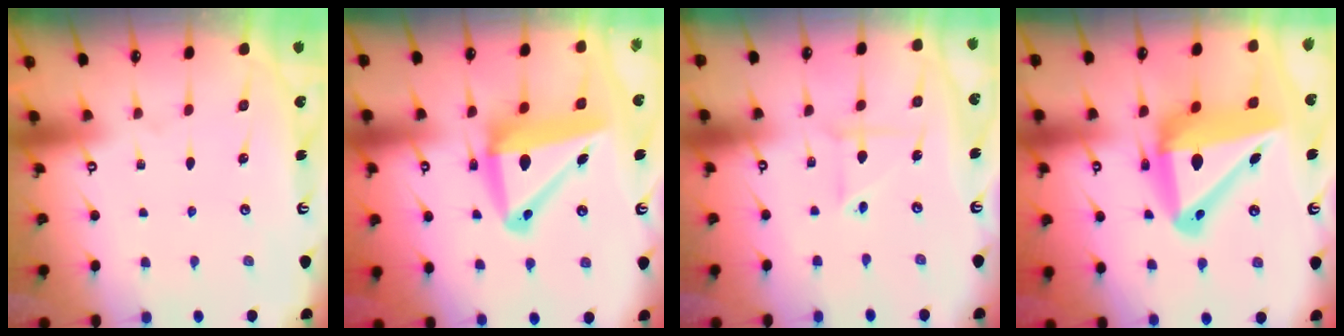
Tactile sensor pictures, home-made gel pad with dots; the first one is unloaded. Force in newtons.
{"total": 14.0, "press": 13.6, "slide": 3.2}
{"total": 3.3, "press": 3.2, "slide": 0.4}
{"total": 18.3, "press": 18.1, "slide": 2.9}